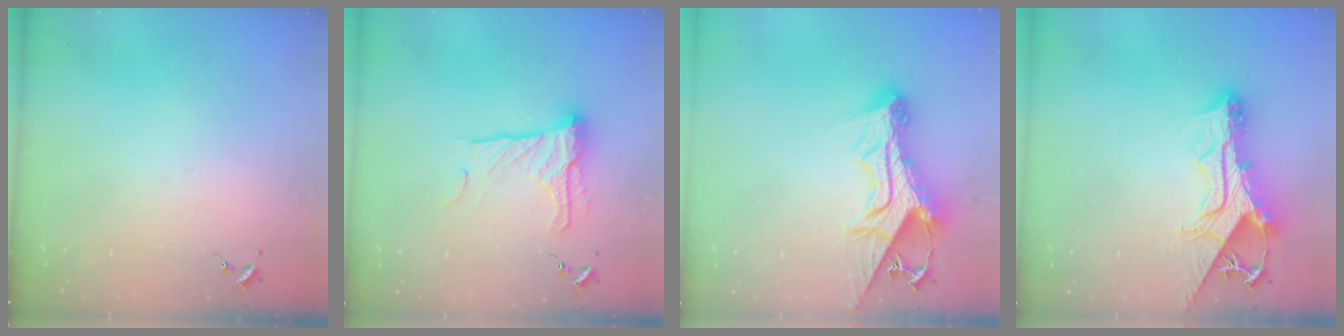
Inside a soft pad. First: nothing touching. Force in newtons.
{"total": 16.1, "press": 16.1, "slide": 1.1}
{"total": 18.1, "press": 18.0, "slide": 1.6}
{"total": 15.5, "press": 15.4, "slide": 1.6}